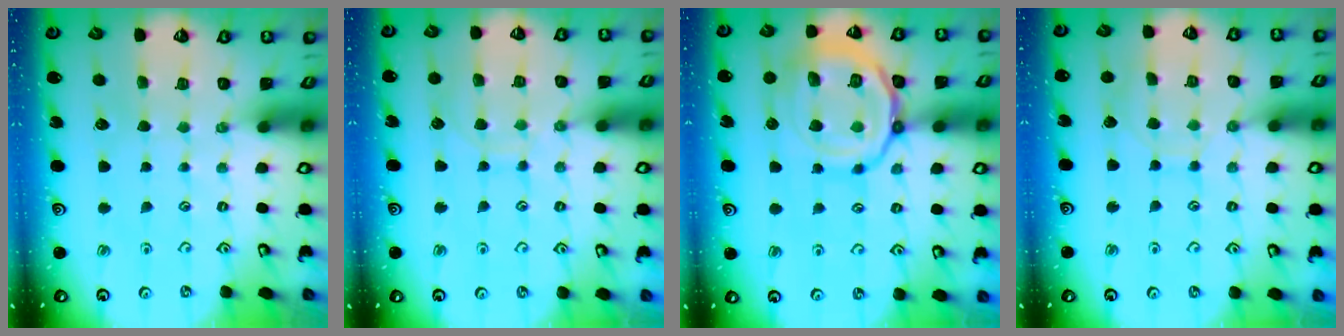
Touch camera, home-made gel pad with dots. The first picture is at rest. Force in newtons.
{"total": 8.1, "press": 8.1, "slide": 0.7}
{"total": 17.5, "press": 17.4, "slide": 1.6}
{"total": 6.8, "press": 6.8, "slide": 0.6}